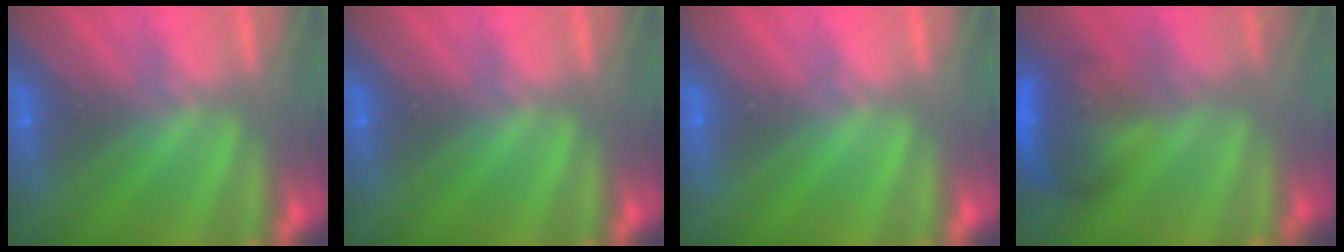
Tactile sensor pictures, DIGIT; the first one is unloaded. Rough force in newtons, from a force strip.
{"total": 0.0}
{"total": 0.0}
{"total": 6.0}